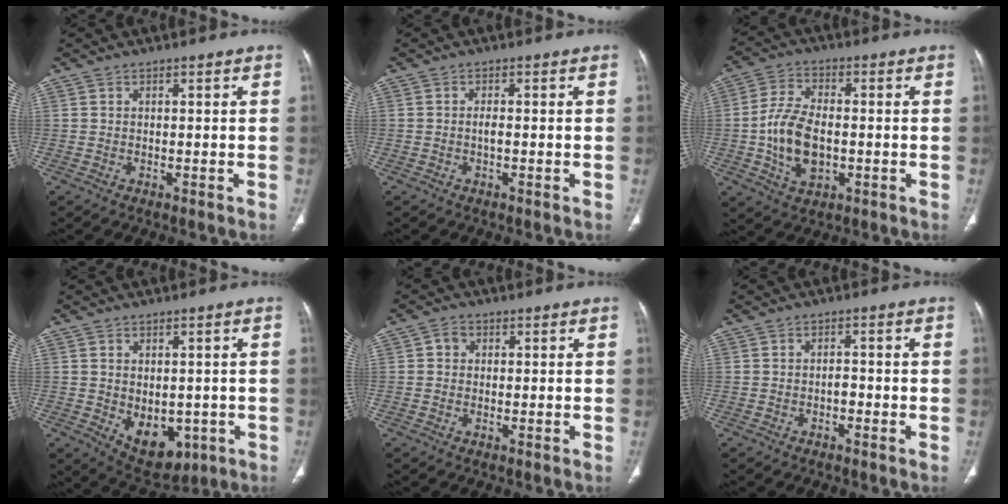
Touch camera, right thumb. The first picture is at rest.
{"total": 1.2, "force": [-0.3, 0.4, 1.1], "torque": [-0.017, 0.002, -0.007]}
{"total": 11.1, "force": [-1.5, 6.6, 8.9], "torque": [-0.163, 0.008, -0.027]}
{"total": 9.2, "force": [-2.0, 6.1, 6.6], "torque": [-0.069, -0.006, -0.007]}
{"total": 2.0, "force": [0.4, 1.8, 0.9], "torque": [-0.005, 0.004, 0.003]}
{"total": 1.5, "force": [-0.7, 0.9, 0.9], "torque": [-0.007, 0.008, -0.015]}